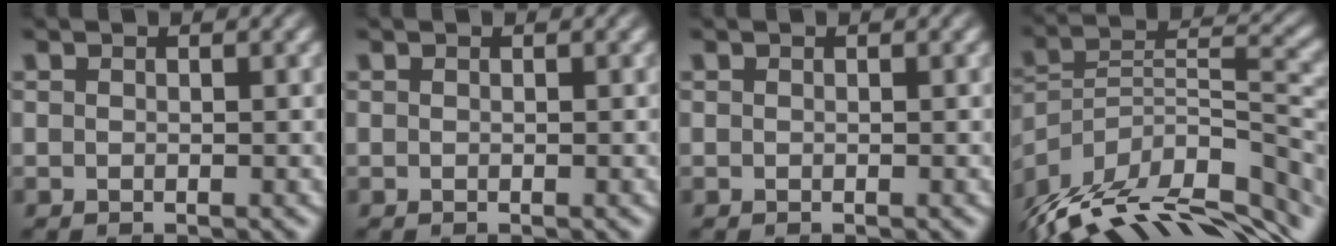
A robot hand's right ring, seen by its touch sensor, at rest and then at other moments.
{"total": 0.0}
{"total": 0.0}
{"total": 15.5, "force": [-8.4, 8.4, 9.9], "torque": [-0.159, -0.047, -0.108]}